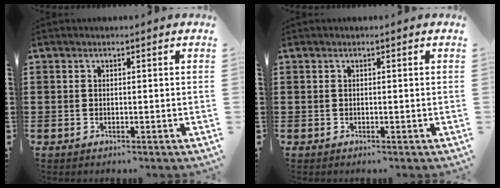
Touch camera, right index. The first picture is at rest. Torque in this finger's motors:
{"motor_torque": [0.00, 0.00, 0.00, 0.00]}